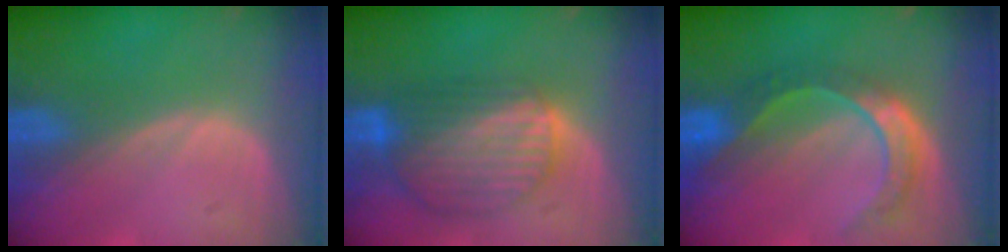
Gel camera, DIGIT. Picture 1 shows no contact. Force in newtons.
{"total": 8.8, "press": 7.8, "slide": 4.2}
{"total": 8.5, "press": 7.2, "slide": 4.6}